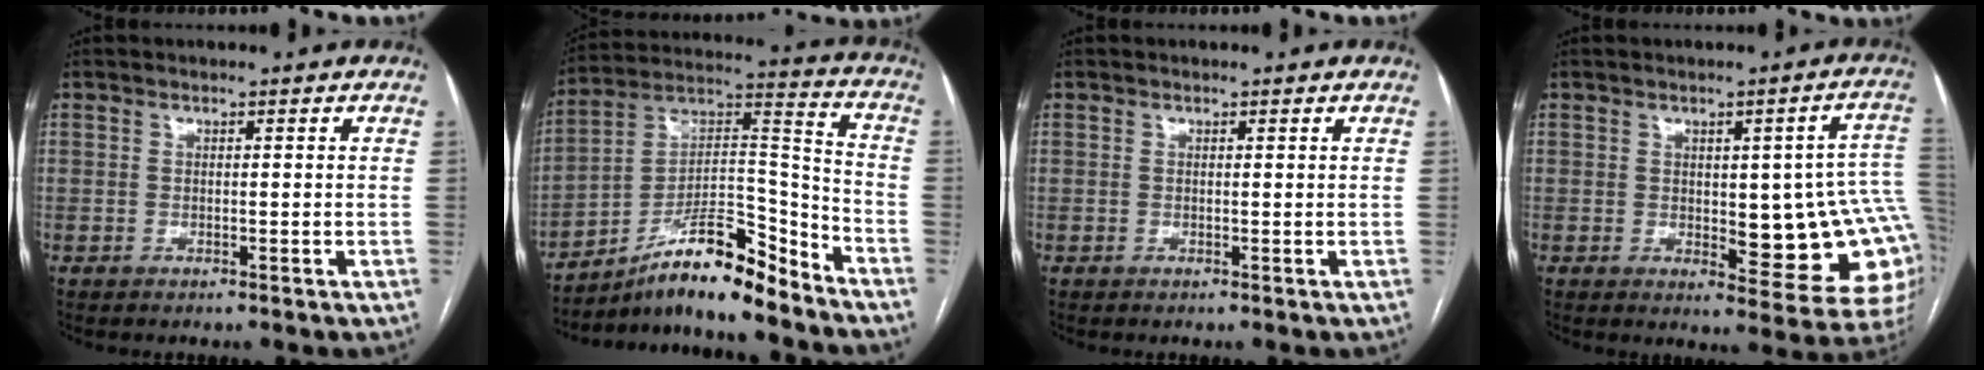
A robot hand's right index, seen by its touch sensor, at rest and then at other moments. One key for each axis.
{"total": 15.0, "fx": -12.3, "fy": 1.9, "fz": 8.4, "tx": -0.145, "ty": 0.034, "tz": -0.209}
{"total": 0.0}
{"total": 15.2, "fx": 0.5, "fy": 4.7, "fz": 14.5, "tx": -0.133, "ty": 0.009, "tz": 0.014}